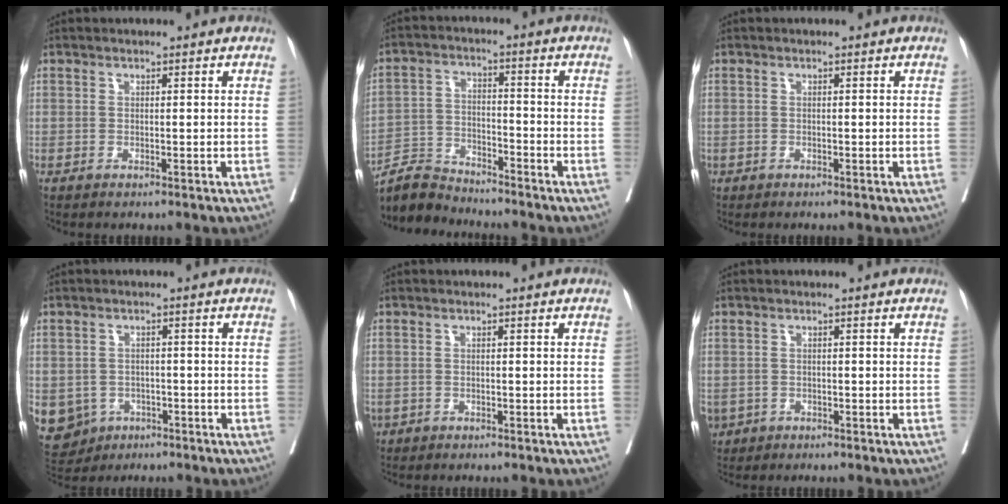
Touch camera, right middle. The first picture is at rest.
{"total": 6.7, "force": [-6.6, 0.8, -0.4], "torque": [-0.002, 0.002, -0.128]}
{"total": 0.0}
{"total": 10.9, "force": [-4.6, 9.4, 3.0], "torque": [-0.093, 0.001, -0.058]}
{"total": 1.4, "force": [-0.8, 1.1, 0.5], "torque": [-0.014, 0.000, -0.010]}
{"total": 3.8, "force": [-2.0, 3.1, 0.9], "torque": [-0.022, 0.000, -0.030]}